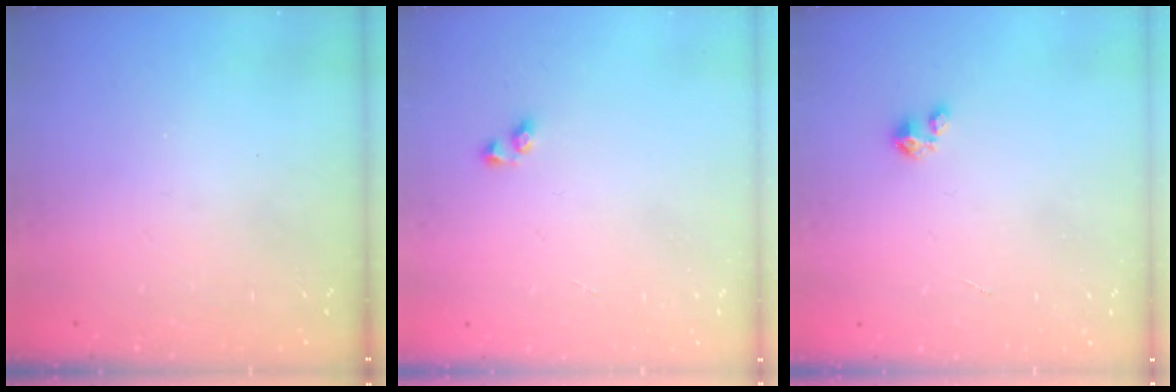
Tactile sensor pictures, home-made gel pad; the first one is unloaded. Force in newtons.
{"total": 2.4, "press": 2.0, "slide": 1.3}
{"total": 2.1, "press": 2.1, "slide": 0.2}